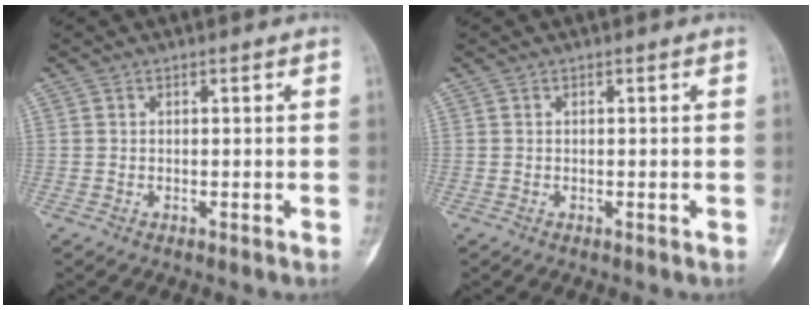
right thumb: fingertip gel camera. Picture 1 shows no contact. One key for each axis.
{"total": 0.0}